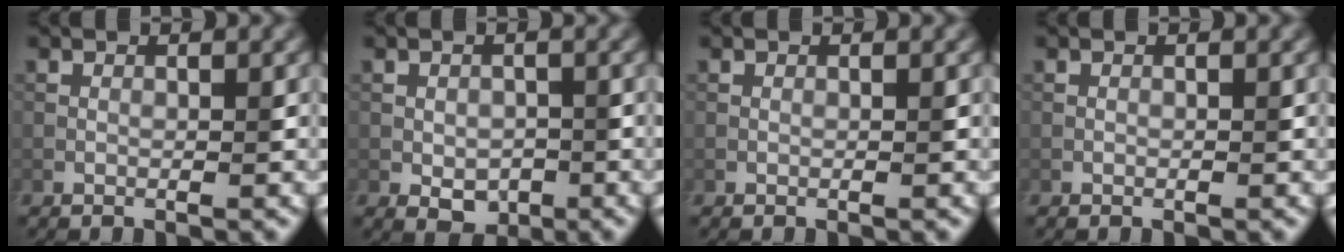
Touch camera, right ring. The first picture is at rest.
{"total": 2.6, "force": [-1.0, 1.9, 1.5], "torque": [-0.031, -0.009, -0.009]}
{"total": 0.0}
{"total": 0.0}